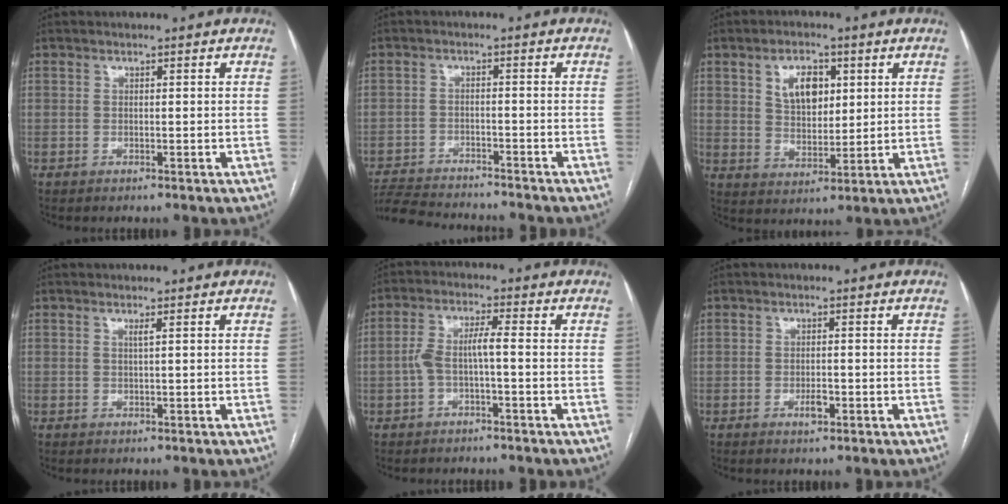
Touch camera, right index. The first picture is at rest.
{"total": 12.8, "force": [-12.0, 1.8, 4.0], "torque": [-0.075, 0.002, -0.183]}
{"total": 7.4, "force": [2.8, 4.4, 5.2], "torque": [-0.093, 0.010, 0.058]}
{"total": 0.5, "force": [0.2, -0.1, 0.5], "torque": [-0.013, 0.000, 0.004]}
{"total": 4.9, "force": [-1.1, 0.8, 4.7], "torque": [-0.099, 0.024, -0.020]}
{"total": 1.9, "force": [-1.0, 0.8, 1.5], "torque": [-0.025, 0.002, -0.014]}